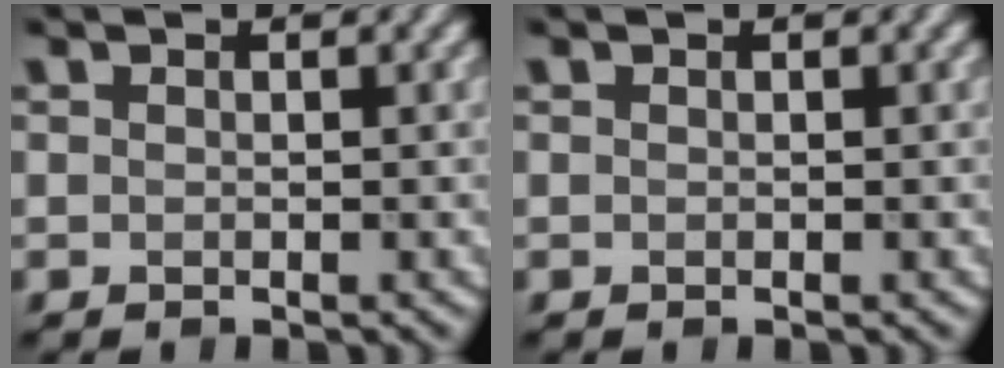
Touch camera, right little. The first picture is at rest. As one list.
[{"total": 0.0}]